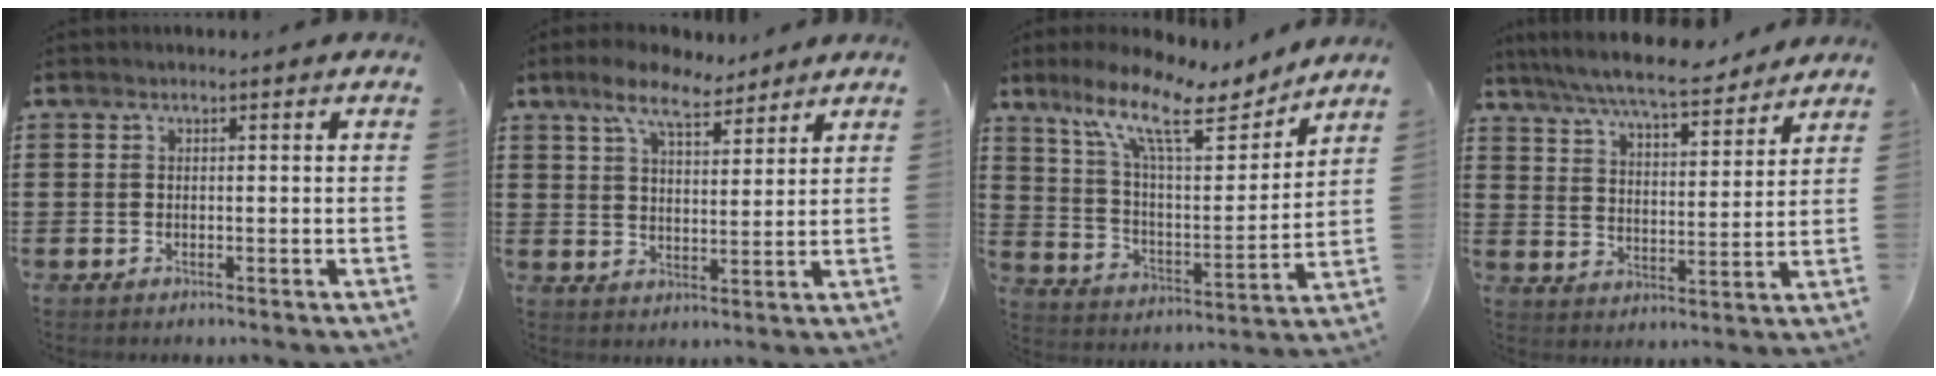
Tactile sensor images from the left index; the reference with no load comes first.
{"total": 7.9, "force": [6.2, 2.3, 4.2], "torque": [-0.100, -0.006, 0.115]}
{"total": 13.2, "force": [9.3, 3.1, 8.8], "torque": [-0.192, -0.040, 0.155]}
{"total": 7.6, "force": [7.0, 0.4, 3.1], "torque": [-0.087, -0.037, 0.121]}